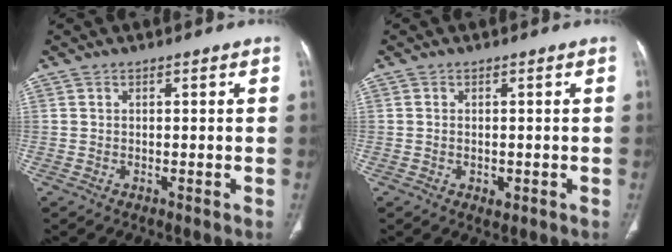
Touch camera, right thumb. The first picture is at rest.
{"total": 1.7, "force": [-0.5, 1.1, 1.2], "torque": [-0.020, -0.001, -0.003]}